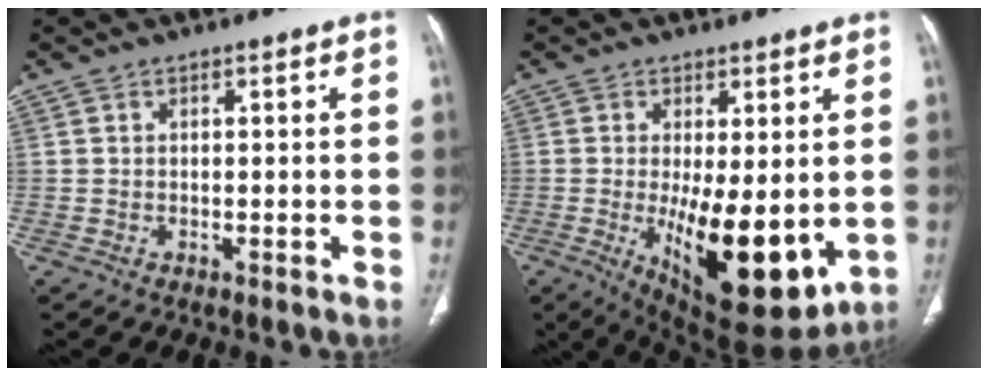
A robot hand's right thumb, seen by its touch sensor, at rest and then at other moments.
{"total": 15.2, "force": [-2.2, 5.9, 13.9], "torque": [-0.205, -0.034, -0.013]}